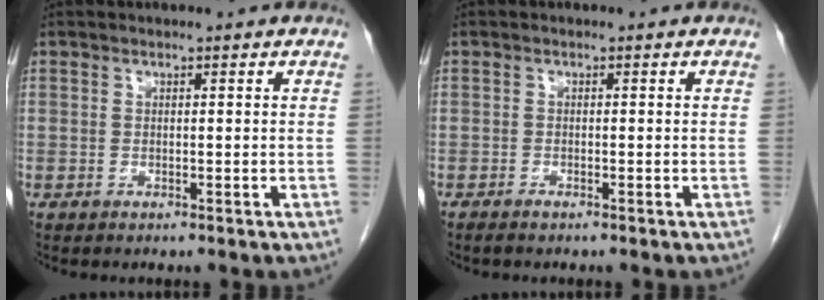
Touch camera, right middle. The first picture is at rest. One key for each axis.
{"total": 1.0, "fx": -0.9, "fy": 0.1, "fz": 0.5, "tx": -0.016, "ty": -0.003, "tz": -0.016}